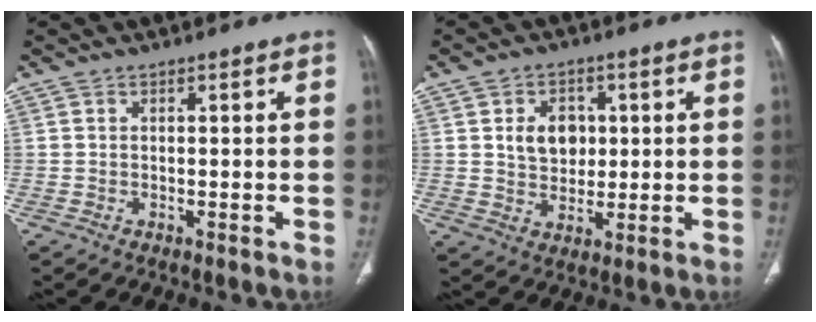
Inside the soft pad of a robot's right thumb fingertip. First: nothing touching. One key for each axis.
{"total": 7.3, "fx": 1.5, "fy": 5.6, "fz": 4.4, "tx": -0.040, "ty": -0.006, "tz": 0.028}